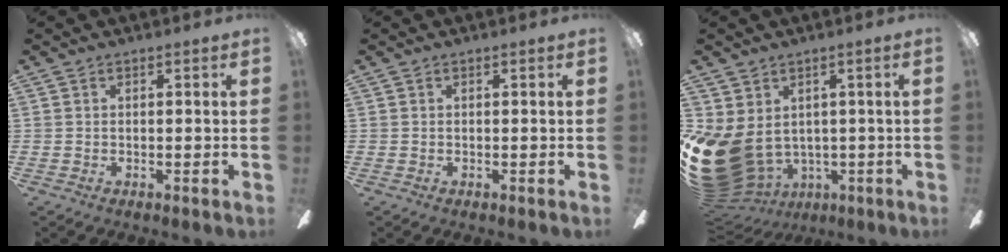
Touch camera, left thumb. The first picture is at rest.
{"total": 0.0}
{"total": 16.0, "force": [-2.0, 12.2, 10.1], "torque": [-0.227, -0.015, -0.020]}